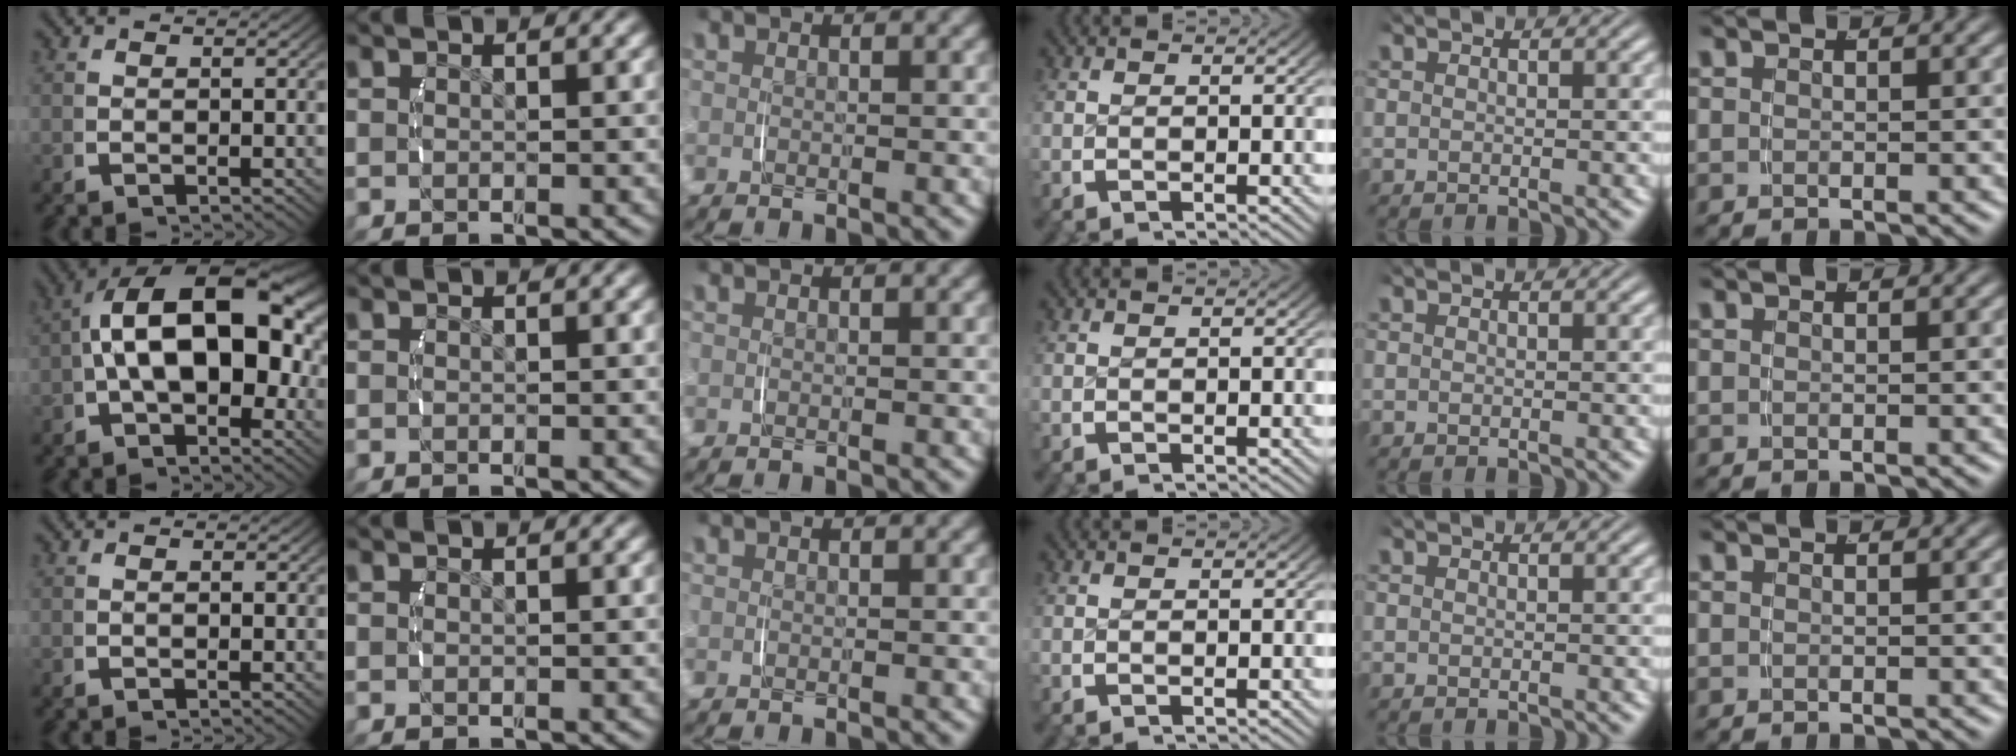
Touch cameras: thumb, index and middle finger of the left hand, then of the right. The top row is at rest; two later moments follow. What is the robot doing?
{"motion": "lift_and_place", "object": "camera"}